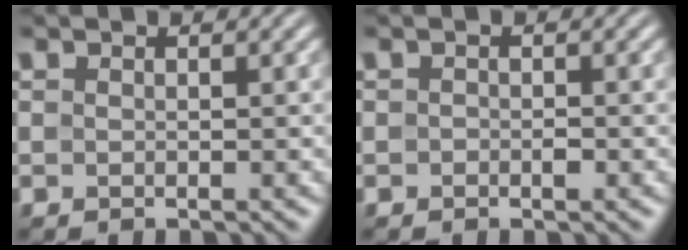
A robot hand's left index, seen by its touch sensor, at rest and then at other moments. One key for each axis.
{"total": 0.7, "fx": -0.2, "fy": 0.5, "fz": 0.5, "tx": -0.008, "ty": -0.001, "tz": -0.004}